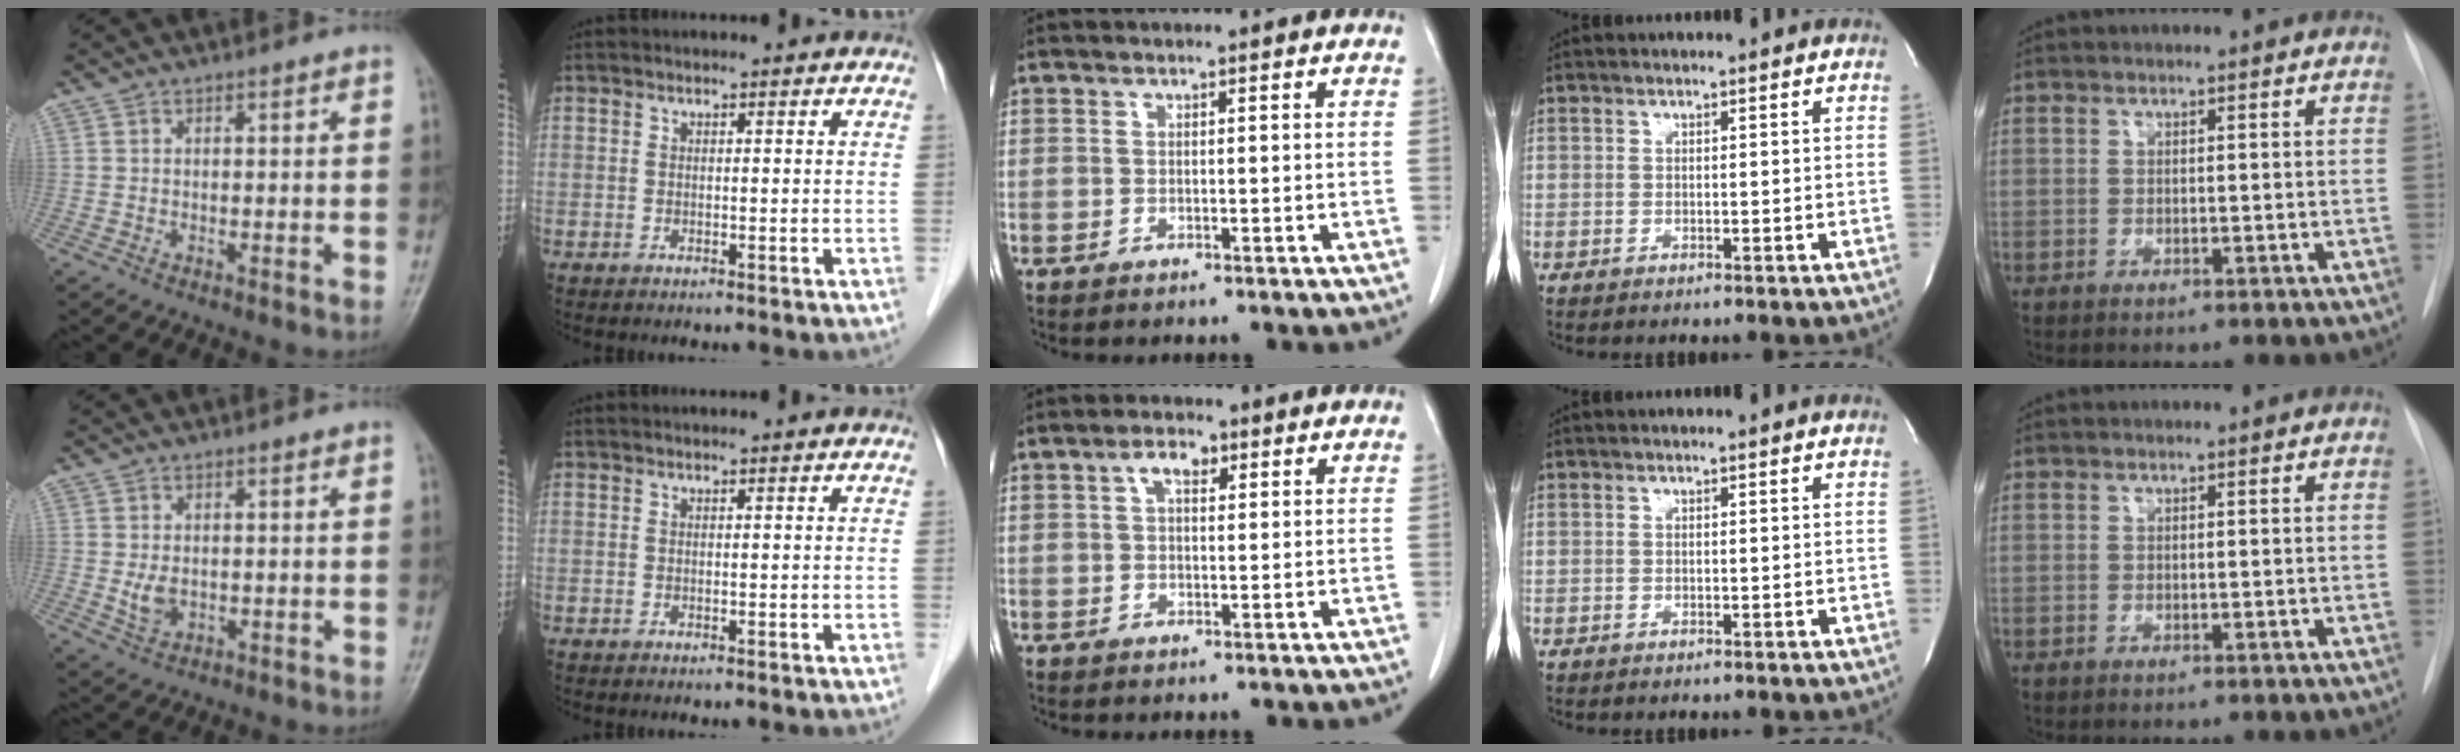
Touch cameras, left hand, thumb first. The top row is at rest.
{"thumb": {"total": 3.1, "force": [0.2, 2.1, 2.2], "torque": [-0.035, -0.008, 0.011]}, "middle": {"total": 3.1, "force": [1.3, 1.6, 2.4], "torque": [-0.046, 0.012, 0.022]}}